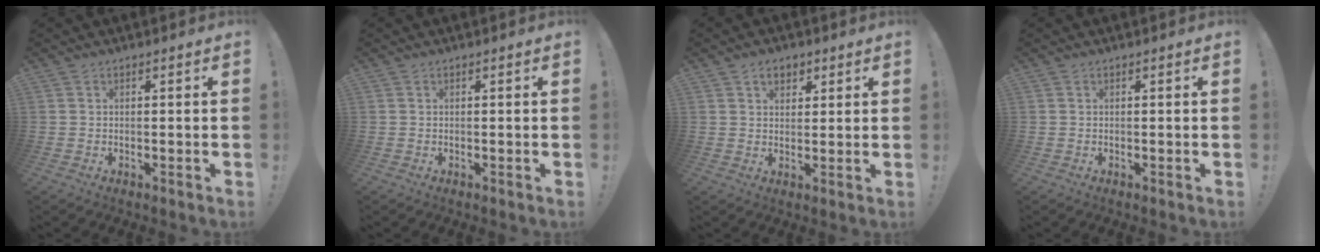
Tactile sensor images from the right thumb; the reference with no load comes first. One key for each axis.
{"total": 0.0}
{"total": 4.6, "fx": 2.4, "fy": 3.3, "fz": 2.1, "tx": -0.021, "ty": -0.006, "tz": 0.042}
{"total": 0.0}